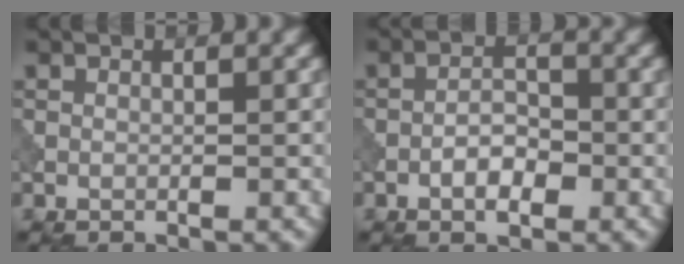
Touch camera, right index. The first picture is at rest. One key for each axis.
{"total": 2.7, "fx": -1.1, "fy": 1.2, "fz": 2.1, "tx": -0.033, "ty": 0.005, "tz": -0.024}